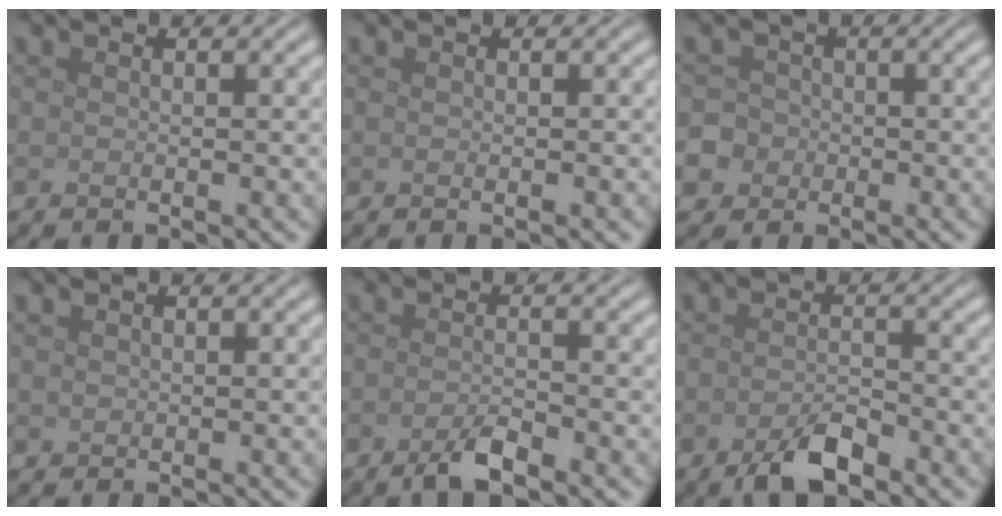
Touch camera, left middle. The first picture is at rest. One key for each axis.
{"total": 0.0}
{"total": 7.9, "fx": -3.4, "fy": 6.9, "fz": 1.7, "tx": -0.049, "ty": -0.019, "tz": -0.087}
{"total": 0.6, "fx": 0.3, "fy": 0.5, "fz": 0.0, "tx": 0.003, "ty": -0.001, "tz": 0.007}
{"total": 2.3, "fx": -1.5, "fy": 0.6, "fz": 1.6, "tx": -0.033, "ty": -0.001, "tz": -0.031}
{"total": 3.4, "fx": -2.1, "fy": 1.2, "fz": 2.4, "tx": -0.046, "ty": -0.001, "tz": -0.041}